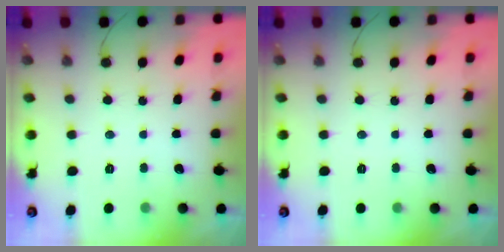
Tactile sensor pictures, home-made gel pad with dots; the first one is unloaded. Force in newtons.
{"total": 0.0}